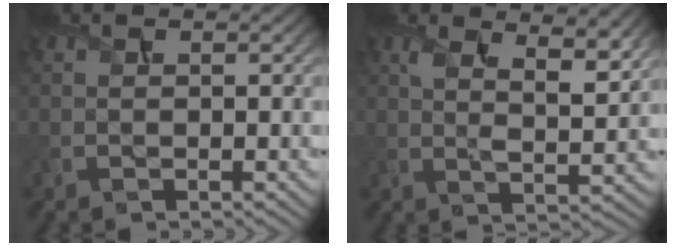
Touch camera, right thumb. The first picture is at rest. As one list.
[{"total": 7.4, "force": [4.1, 2.3, 5.7], "torque": [-0.102, -0.006, 0.072]}]